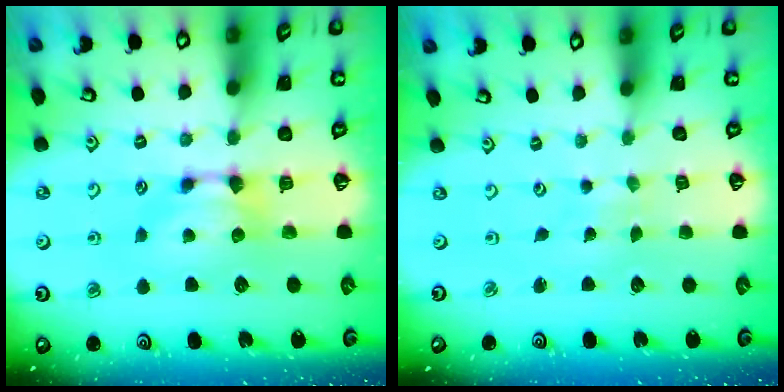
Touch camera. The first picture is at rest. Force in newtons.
{"total": 5.9, "press": 5.9, "slide": 0.2}